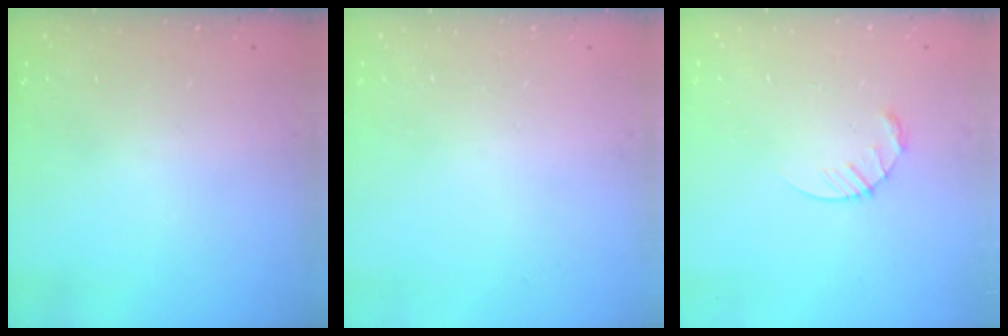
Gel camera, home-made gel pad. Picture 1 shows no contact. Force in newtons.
{"total": 0.0}
{"total": 4.5, "press": 4.5, "slide": 0.5}